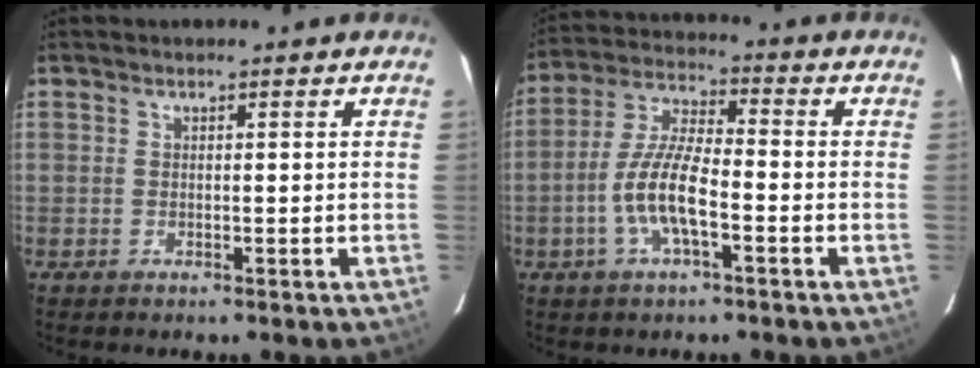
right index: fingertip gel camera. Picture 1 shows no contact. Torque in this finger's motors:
{"motor_torque": [0.99, -0.69, 0.83, 0.19]}